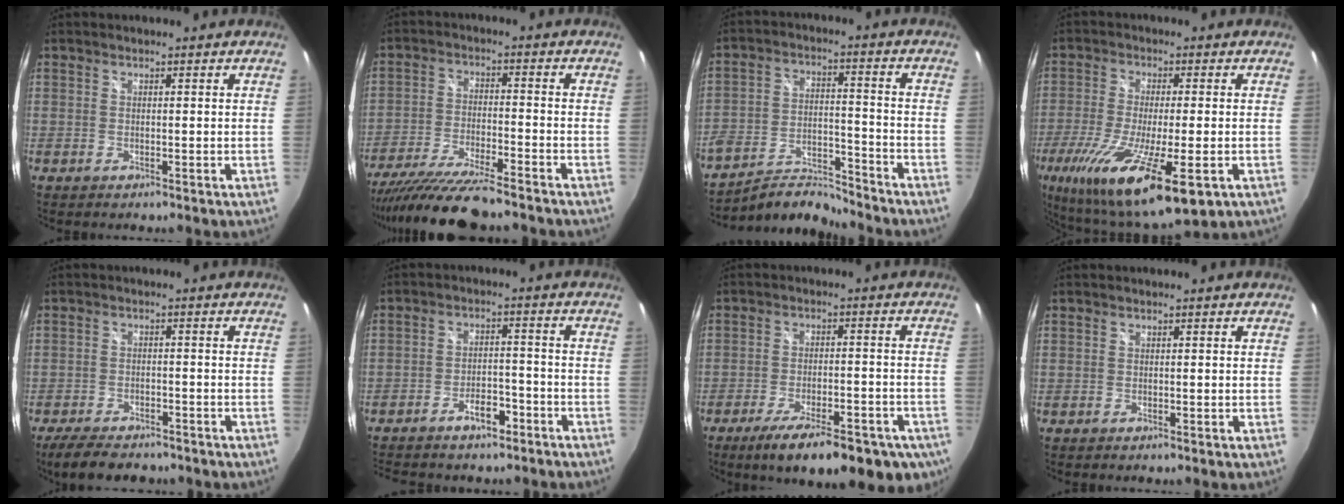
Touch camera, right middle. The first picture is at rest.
{"total": 14.0, "force": [-12.2, 0.8, 6.7], "torque": [-0.146, -0.034, -0.213]}
{"total": 9.6, "force": [-9.2, 1.5, 2.2], "torque": [-0.044, 0.003, -0.164]}
{"total": 22.3, "force": [-10.0, 5.9, 19.0], "torque": [-0.380, -0.083, -0.162]}
{"total": 8.6, "force": [-7.0, 3.2, 3.7], "torque": [-0.094, -0.009, -0.113]}
{"total": 7.8, "force": [-6.2, 3.3, 3.4], "torque": [-0.077, 0.019, -0.088]}
{"total": 17.7, "force": [-11.6, 6.1, 11.8], "torque": [-0.201, -0.042, -0.162]}
{"total": 0.0}